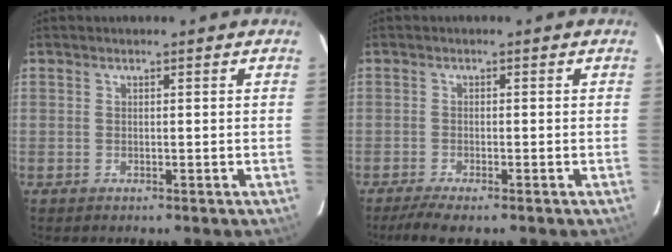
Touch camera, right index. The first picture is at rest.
{"total": 3.8, "force": [-2.9, 0.5, 2.5], "torque": [-0.046, -0.008, -0.049]}